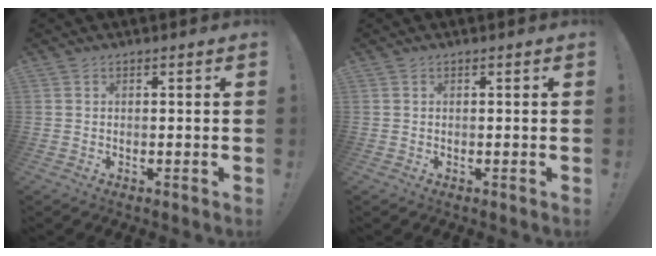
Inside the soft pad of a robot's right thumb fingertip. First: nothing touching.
{"total": 0.0}